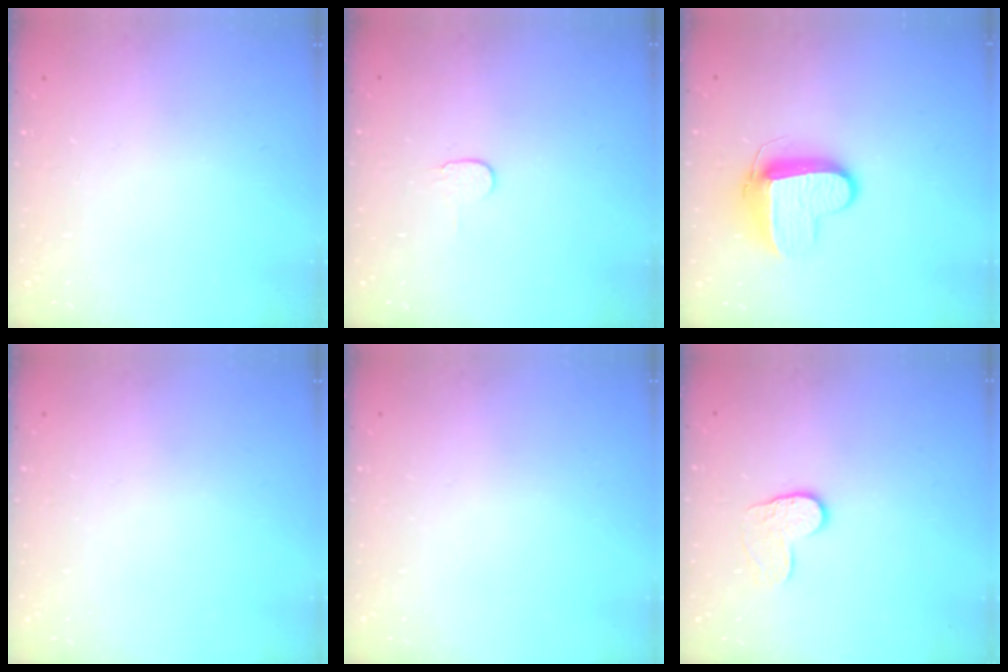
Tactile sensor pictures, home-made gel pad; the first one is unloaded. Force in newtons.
{"total": 4.0, "press": 3.9, "slide": 0.5}
{"total": 10.3, "press": 10.3, "slide": 1.1}
{"total": 0.0}
{"total": 0.0}
{"total": 6.9, "press": 6.8, "slide": 0.5}